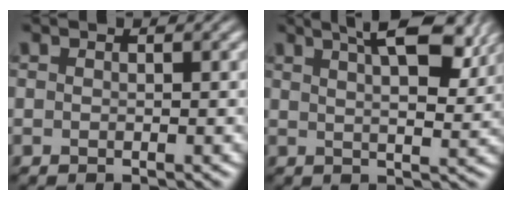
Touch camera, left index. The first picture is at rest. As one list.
[{"total": 9.6, "force": [5.5, 3.3, 7.1], "torque": [-0.076, 0.027, 0.057]}]